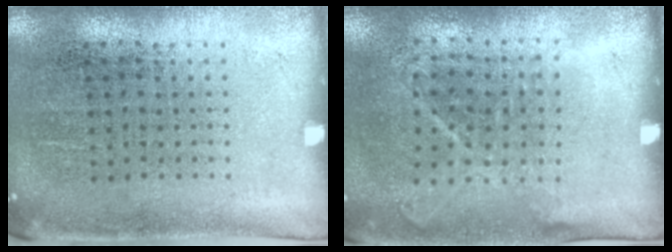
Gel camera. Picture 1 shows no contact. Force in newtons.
{"total": 1.1, "press": 1.0, "slide": 0.5}